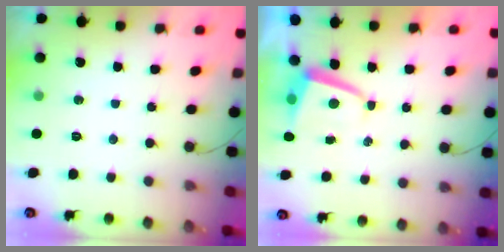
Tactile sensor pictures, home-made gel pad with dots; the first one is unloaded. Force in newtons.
{"total": 2.7, "press": 2.6, "slide": 0.4}